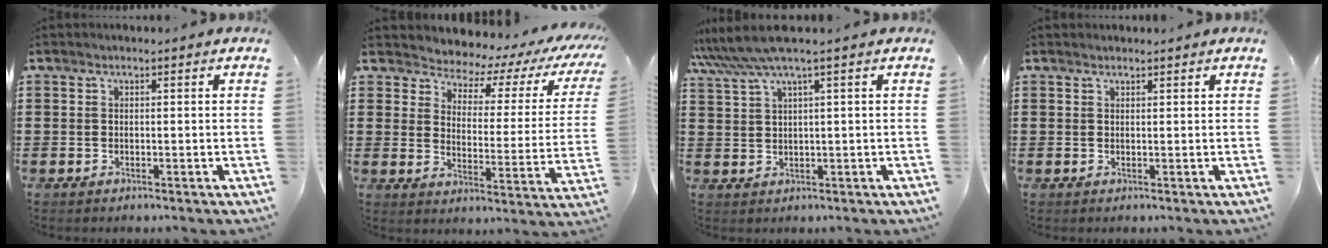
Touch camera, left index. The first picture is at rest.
{"total": 3.6, "force": [3.3, 1.3, 0.6], "torque": [-0.039, -0.033, 0.047]}
{"total": 4.8, "force": [2.9, -0.5, 3.8], "torque": [-0.089, -0.011, 0.047]}
{"total": 0.7, "force": [0.6, 0.1, 0.2], "torque": [-0.004, -0.001, 0.013]}